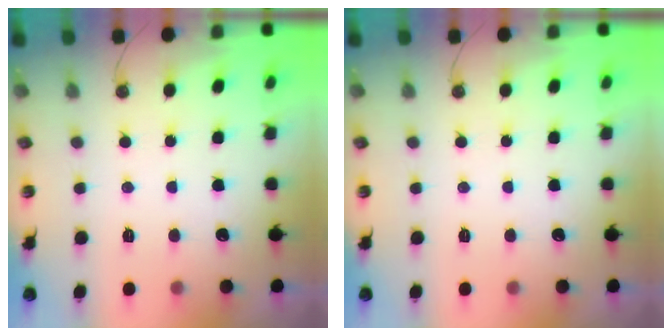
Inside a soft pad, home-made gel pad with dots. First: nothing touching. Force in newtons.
{"total": 0.0}